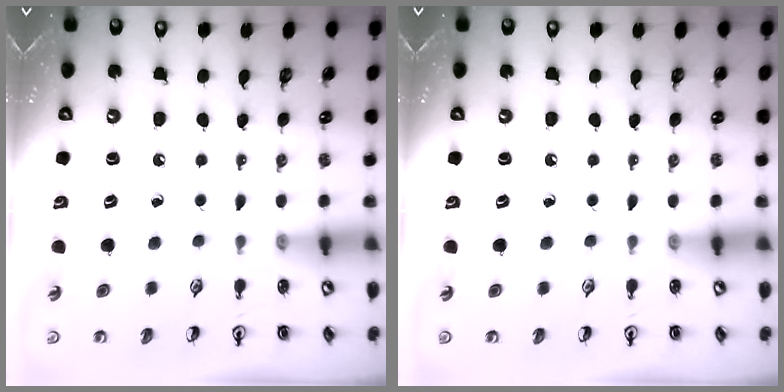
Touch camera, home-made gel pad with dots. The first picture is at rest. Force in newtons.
{"total": 0.0}